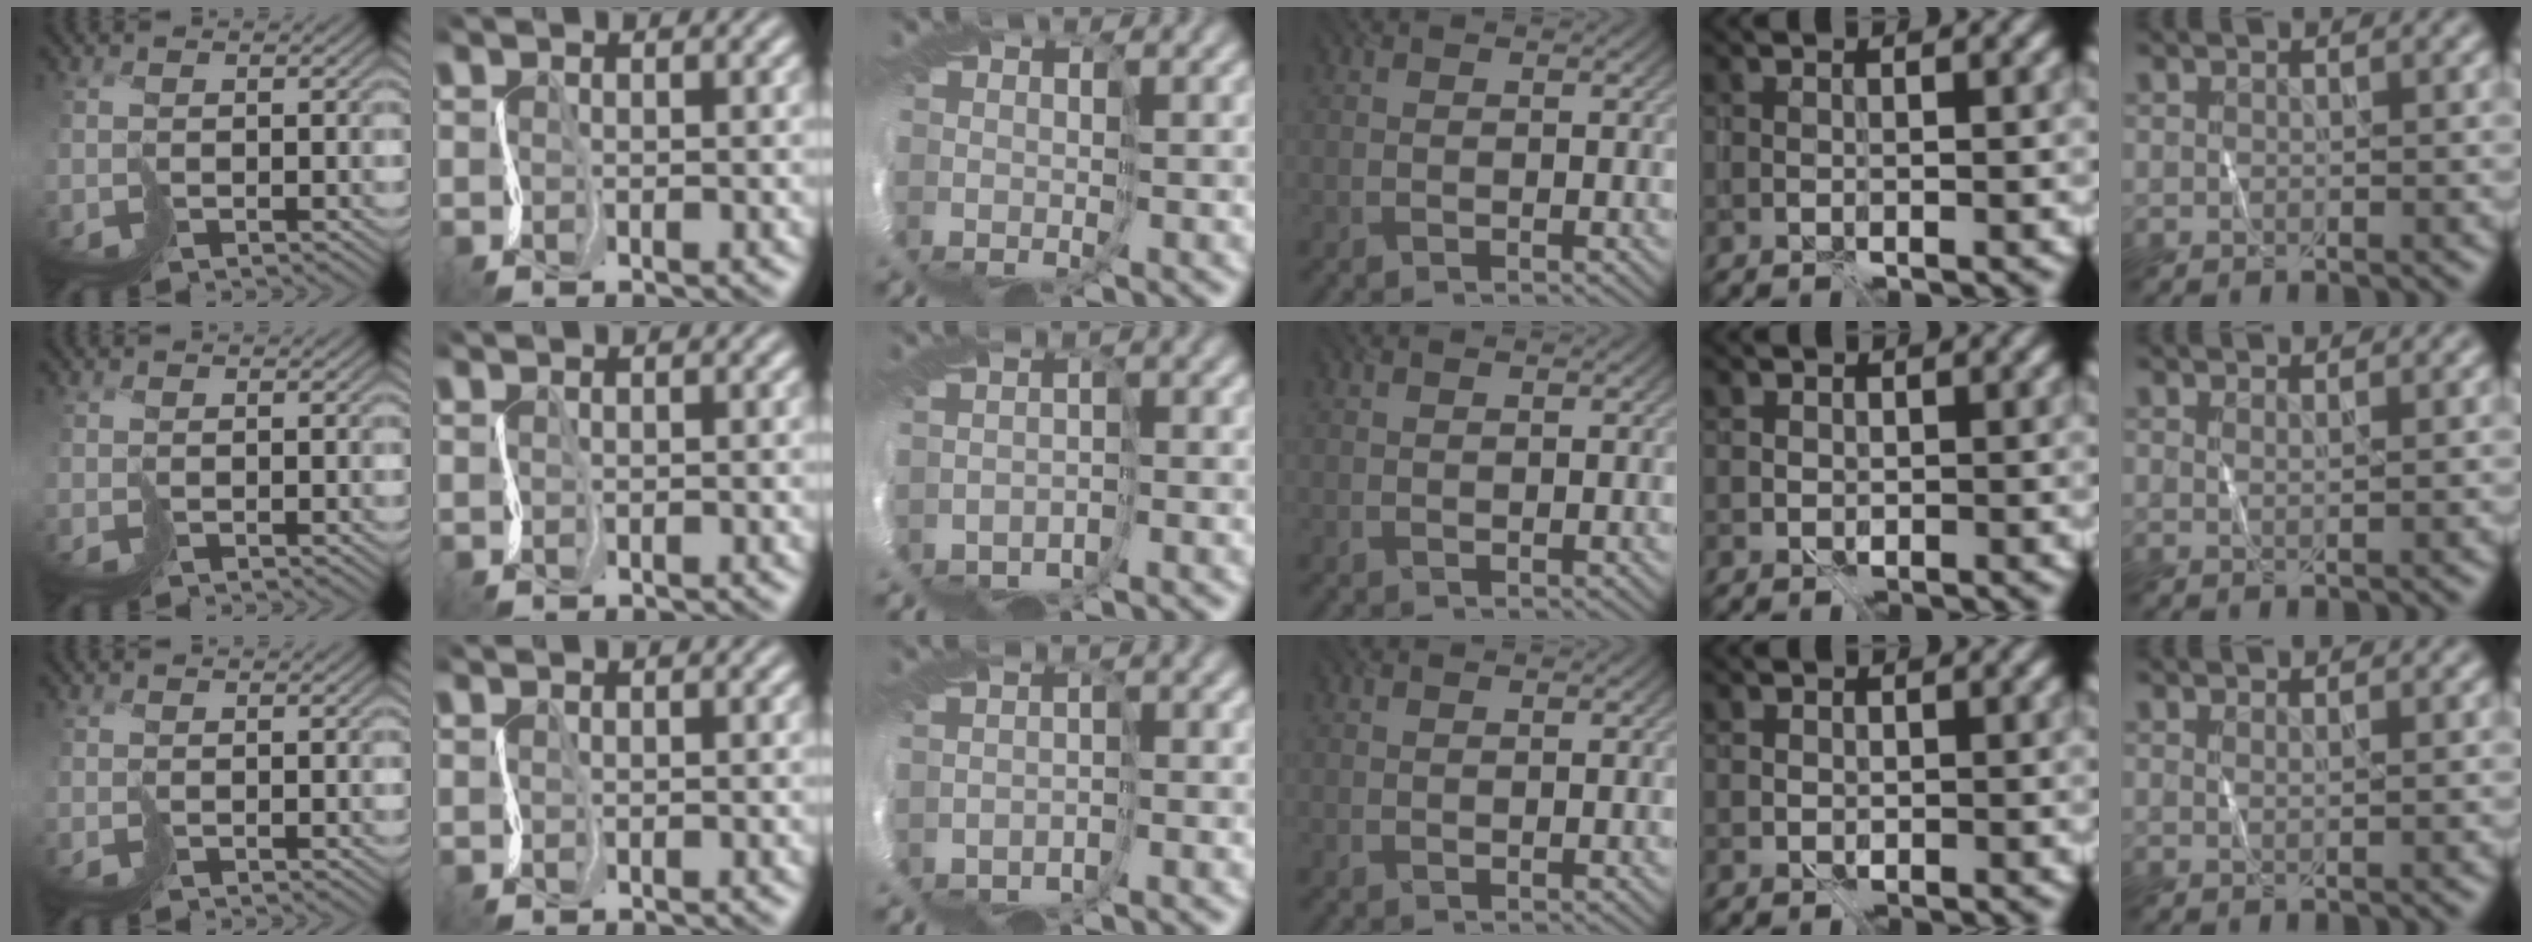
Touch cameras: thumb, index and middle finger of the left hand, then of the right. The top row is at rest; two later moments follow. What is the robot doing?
{"motion": "cut", "object": "paper bag"}